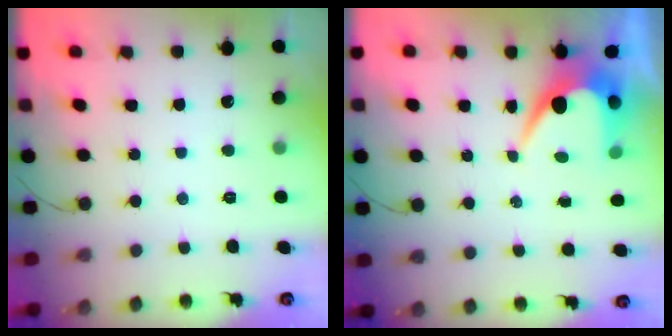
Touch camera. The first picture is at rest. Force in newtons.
{"total": 6.2, "press": 6.2, "slide": 0.3}